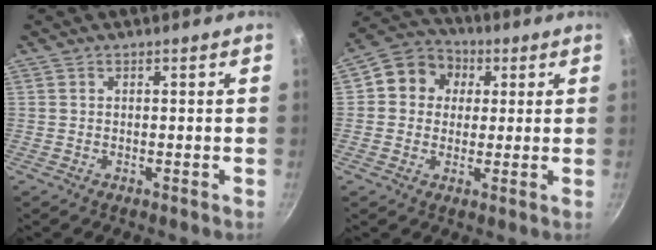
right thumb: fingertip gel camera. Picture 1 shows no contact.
{"total": 9.3, "force": [2.1, 8.2, 3.7], "torque": [-0.031, 0.011, 0.014]}